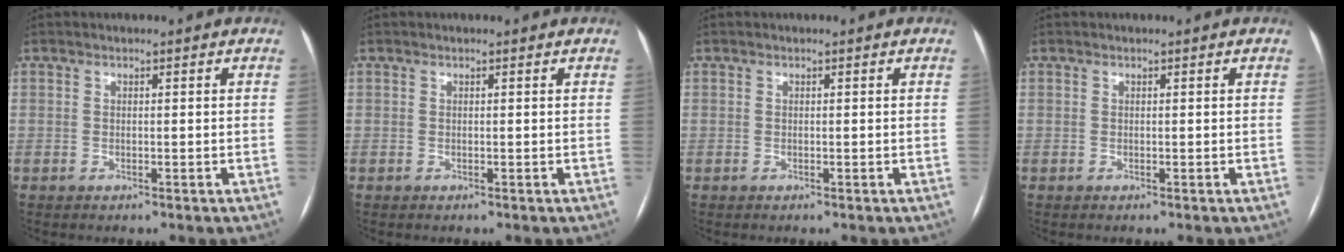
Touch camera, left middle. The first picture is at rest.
{"total": 0.0}
{"total": 0.0}
{"total": 0.0}